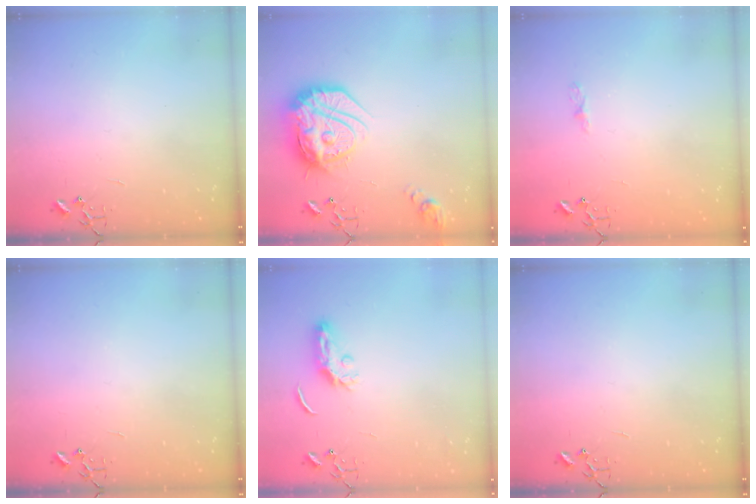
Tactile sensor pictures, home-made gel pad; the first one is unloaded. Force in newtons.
{"total": 23.9, "press": 23.8, "slide": 2.1}
{"total": 3.4, "press": 3.4, "slide": 0.5}
{"total": 0.0}
{"total": 5.6, "press": 5.6, "slide": 0.5}
{"total": 0.0}